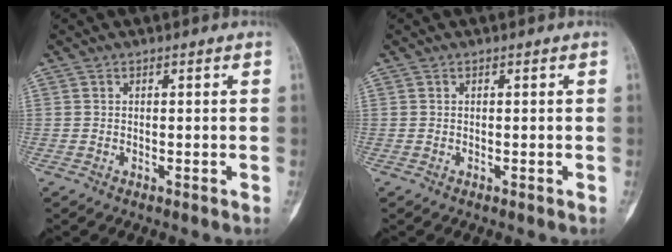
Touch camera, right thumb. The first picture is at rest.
{"total": 0.0}